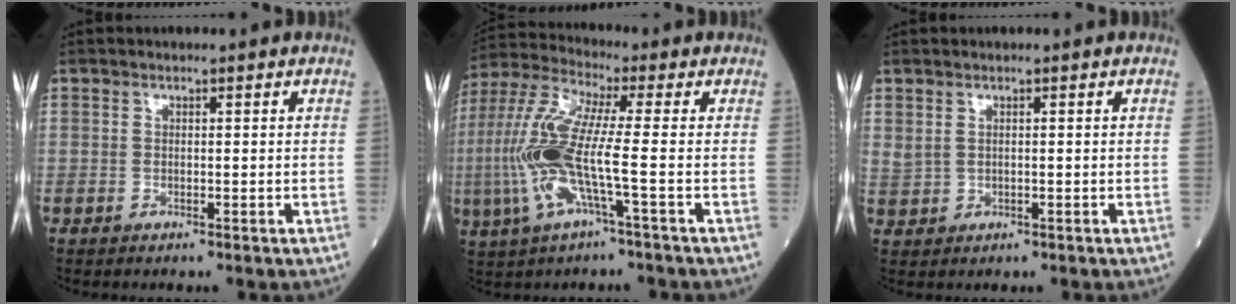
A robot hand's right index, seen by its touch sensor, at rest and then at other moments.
{"total": 12.3, "force": [-2.2, 0.7, 12.0], "torque": [-0.276, 0.002, -0.052]}
{"total": 1.6, "force": [0.9, 1.0, 0.8], "torque": [-0.024, 0.000, 0.029]}